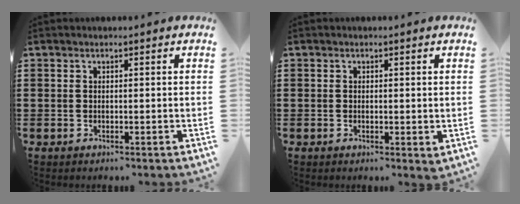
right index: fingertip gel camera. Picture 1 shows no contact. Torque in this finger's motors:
{"motor_torque": [1.10, 1.03, 0.03, 0.01]}